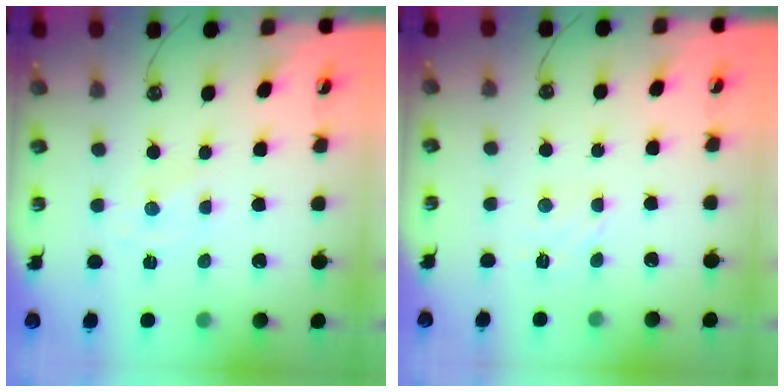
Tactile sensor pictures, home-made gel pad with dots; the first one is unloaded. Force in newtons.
{"total": 2.6, "press": 2.5, "slide": 0.7}